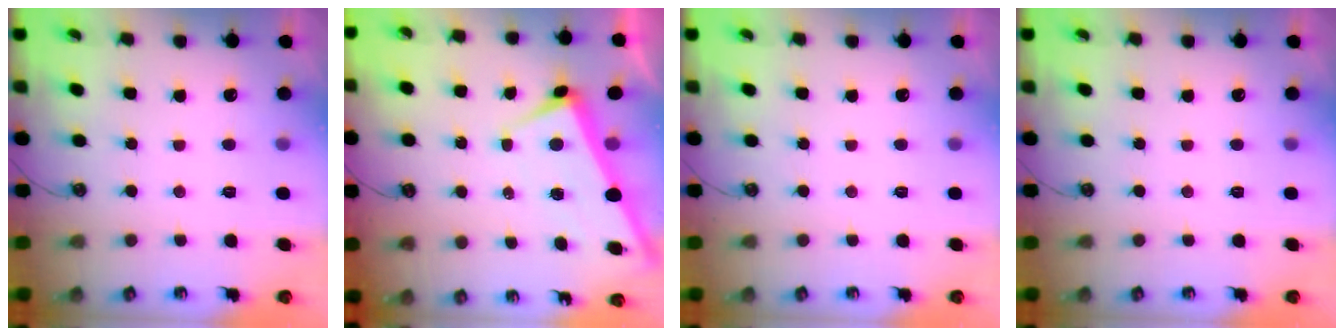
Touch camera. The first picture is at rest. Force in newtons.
{"total": 3.0, "press": 2.9, "slide": 0.6}
{"total": 0.0}
{"total": 0.0}